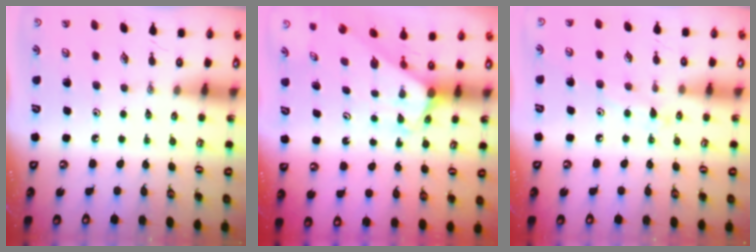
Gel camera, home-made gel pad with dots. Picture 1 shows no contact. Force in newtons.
{"total": 1.8, "press": 1.8, "slide": 0.1}
{"total": 8.1, "press": 8.0, "slide": 0.6}